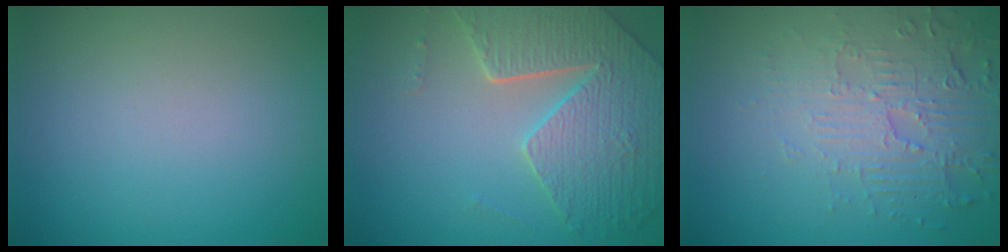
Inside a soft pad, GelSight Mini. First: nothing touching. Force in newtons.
{"total": 6.5, "press": 5.2, "slide": 3.8}
{"total": 5.8, "press": 3.7, "slide": 4.4}